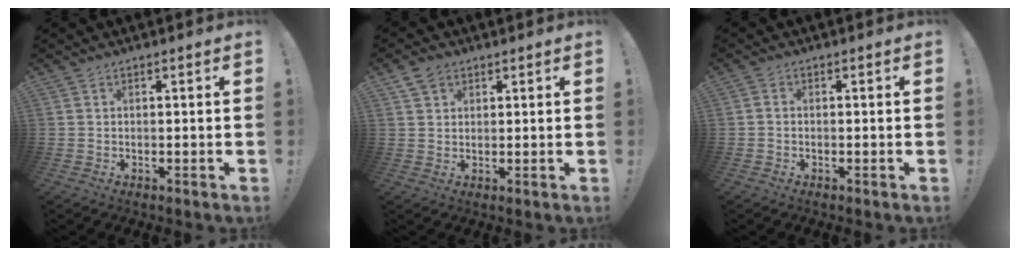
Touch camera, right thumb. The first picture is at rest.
{"total": 3.8, "force": [2.3, 2.7, 1.4], "torque": [-0.026, -0.004, 0.045]}
{"total": 0.8, "force": [-0.7, 0.3, 0.3], "torque": [-0.013, 0.003, -0.010]}